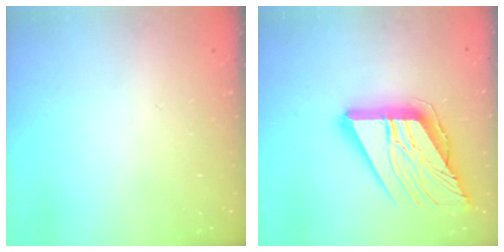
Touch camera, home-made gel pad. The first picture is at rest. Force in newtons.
{"total": 24.5, "press": 24.3, "slide": 3.0}